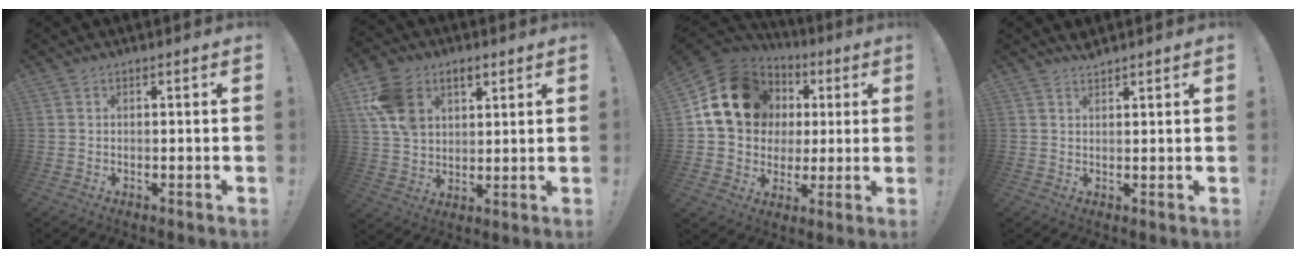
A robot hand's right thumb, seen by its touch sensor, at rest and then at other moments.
{"total": 14.1, "force": [6.2, 10.1, 7.5], "torque": [-0.133, -0.022, 0.123]}
{"total": 19.0, "force": [5.3, 15.7, 9.4], "torque": [-0.127, -0.007, 0.123]}
{"total": 1.9, "force": [1.8, 0.2, 0.5], "torque": [-0.010, -0.011, 0.033]}